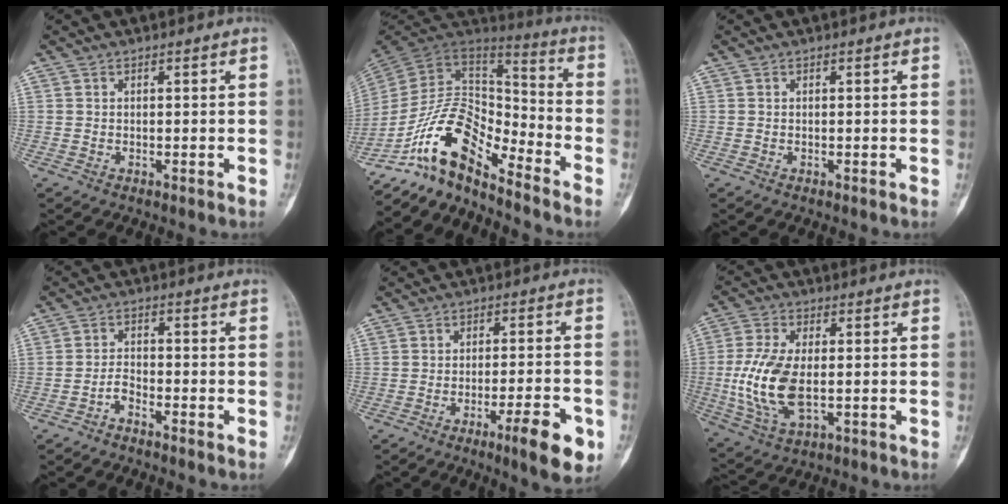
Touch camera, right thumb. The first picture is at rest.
{"total": 15.2, "force": [-11.3, 6.0, 8.3], "torque": [-0.134, 0.105, -0.215]}
{"total": 0.0}
{"total": 2.5, "force": [-2.1, 0.8, 1.1], "torque": [-0.023, 0.021, -0.042]}
{"total": 9.5, "force": [-4.5, 1.8, 8.2], "torque": [-0.113, 0.014, -0.059]}
{"total": 12.9, "force": [-1.2, 6.6, 11.1], "torque": [-0.239, -0.007, -0.017]}